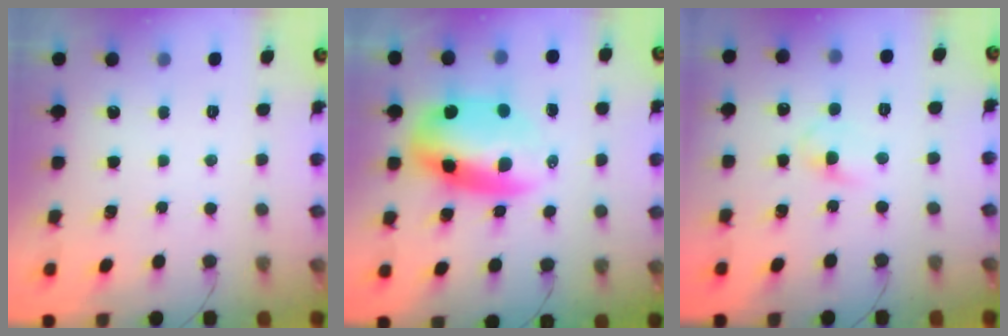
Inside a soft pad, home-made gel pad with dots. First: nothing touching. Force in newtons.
{"total": 11.7, "press": 11.3, "slide": 3.1}
{"total": 3.3, "press": 3.0, "slide": 1.2}